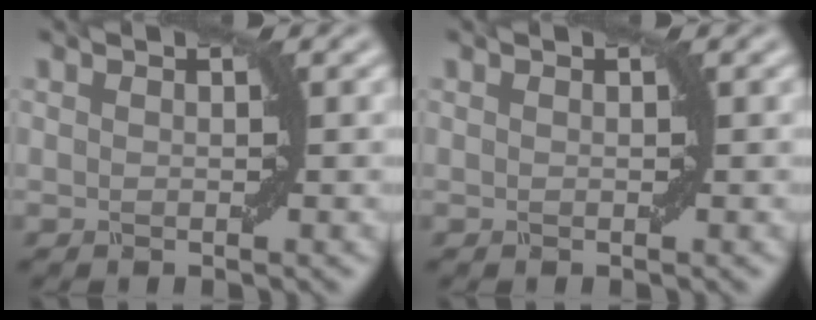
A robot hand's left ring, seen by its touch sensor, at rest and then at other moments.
{"total": 0.0}